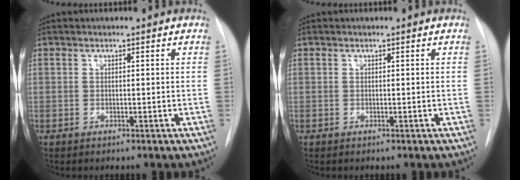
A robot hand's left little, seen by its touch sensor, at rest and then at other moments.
{"total": 0.0}